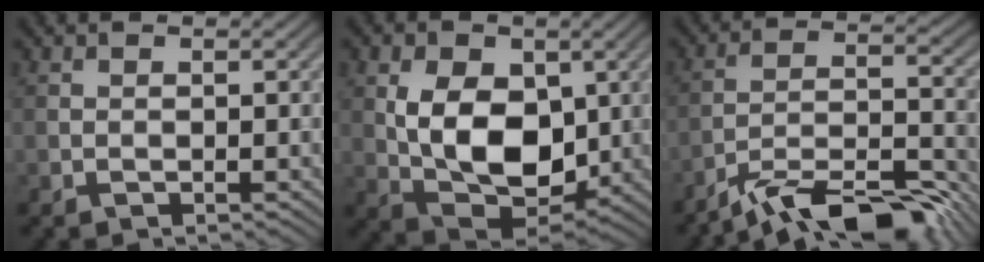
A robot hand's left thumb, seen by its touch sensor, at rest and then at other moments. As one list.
[{"total": 10.4, "force": [0.8, 6.9, 7.8], "torque": [-0.156, -0.011, 0.017]}, {"total": 12.1, "force": [-9.9, 2.3, 6.4], "torque": [-0.104, 0.012, -0.174]}]